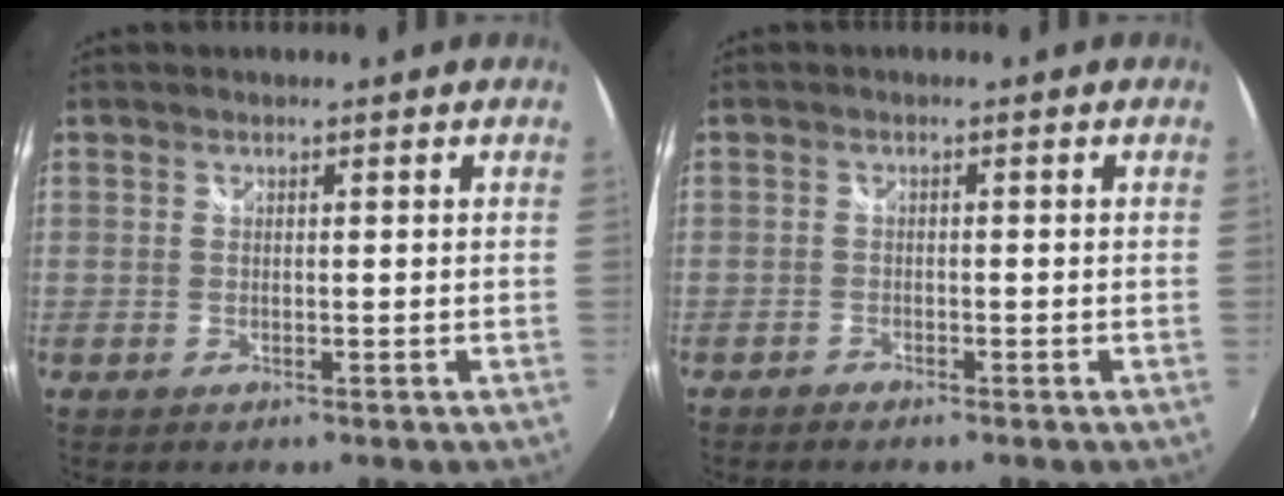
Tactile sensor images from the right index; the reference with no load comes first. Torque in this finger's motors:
{"motor_torque": [0.18, -0.14, -0.01, 0.00]}